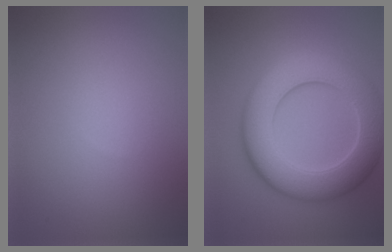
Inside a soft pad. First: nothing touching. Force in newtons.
{"total": 9.2, "press": 9.2, "slide": 0.4}